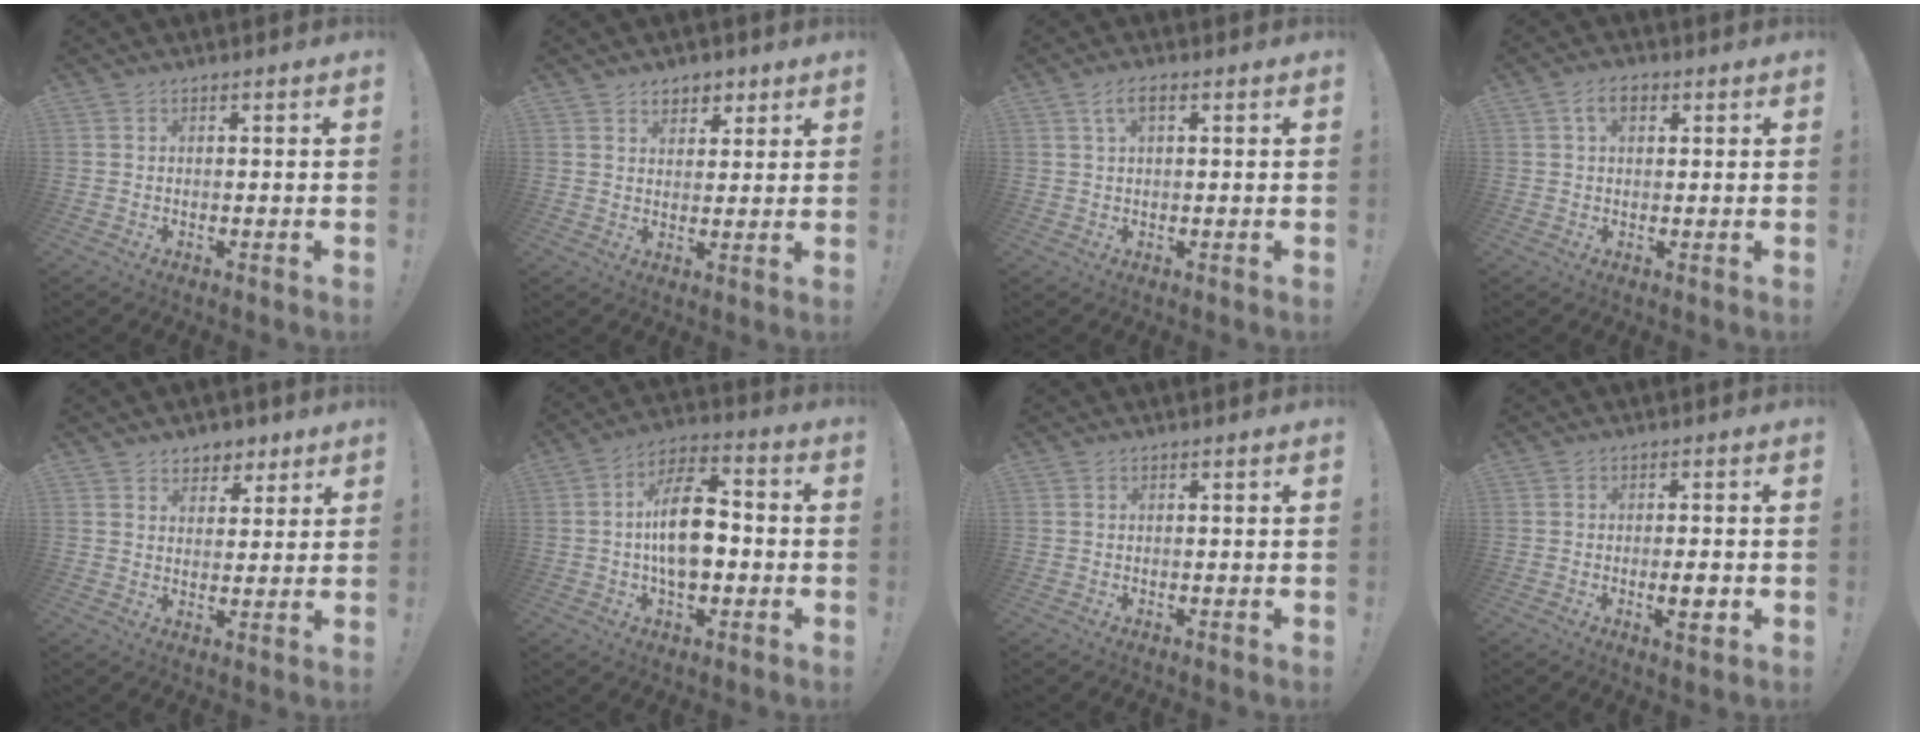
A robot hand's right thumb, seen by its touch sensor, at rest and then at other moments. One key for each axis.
{"total": 5.1, "fx": 3.1, "fy": 3.9, "fz": 1.3, "tx": -0.002, "ty": -0.018, "tz": 0.056}
{"total": 3.7, "fx": 1.3, "fy": 1.6, "fz": 3.1, "tx": -0.056, "ty": 0.004, "tz": 0.021}
{"total": 5.0, "fx": 1.9, "fy": 3.0, "fz": 3.6, "tx": -0.059, "ty": 0.006, "tz": 0.033}
{"total": 6.2, "fx": 4.1, "fy": 4.5, "fz": 1.1, "tx": -0.005, "ty": -0.029, "tz": 0.077}
{"total": 15.1, "fx": -1.4, "fy": 8.9, "fz": 12.1, "tx": -0.207, "ty": 0.020, "tz": -0.025}
{"total": 0.0}
{"total": 4.6, "fx": -1.2, "fy": 0.7, "fz": 4.4, "tx": -0.053, "ty": -0.006, "tz": -0.021}